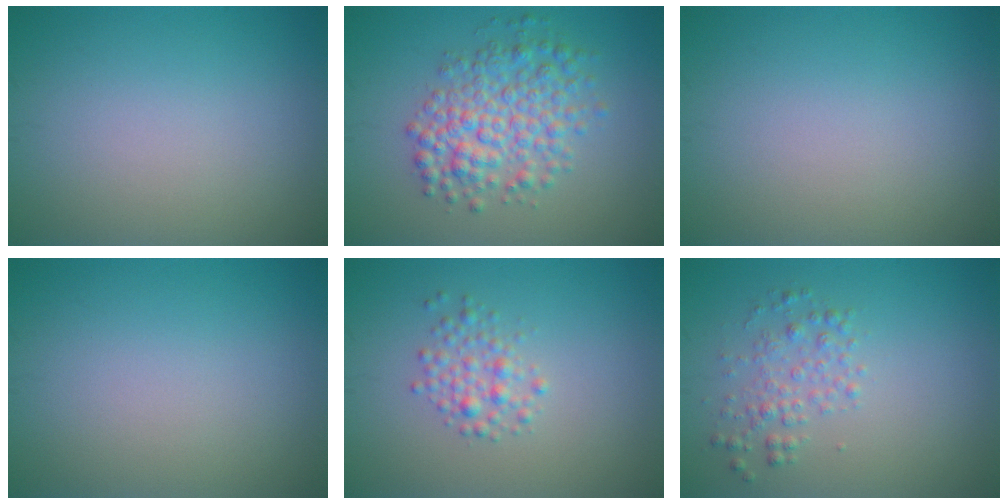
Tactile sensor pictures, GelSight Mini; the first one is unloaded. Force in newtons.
{"total": 5.4, "press": 5.4, "slide": 0.1}
{"total": 0.0}
{"total": 0.0}
{"total": 2.0, "press": 2.0, "slide": 0.1}
{"total": 2.2, "press": 2.2, "slide": 0.1}